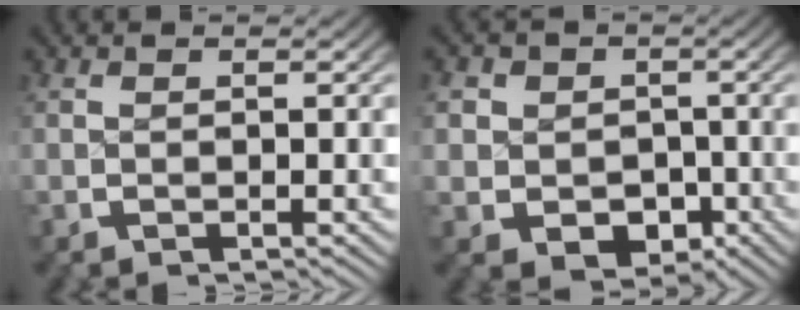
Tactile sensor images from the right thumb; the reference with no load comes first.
{"total": 7.1, "force": [-0.7, 6.2, 3.3], "torque": [-0.068, -0.030, -0.001]}